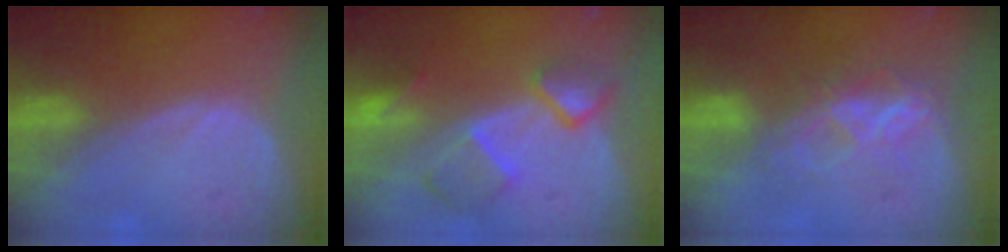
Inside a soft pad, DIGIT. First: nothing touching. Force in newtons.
{"total": 7.6, "press": 6.7, "slide": 3.5}
{"total": 6.1, "press": 5.8, "slide": 2.0}